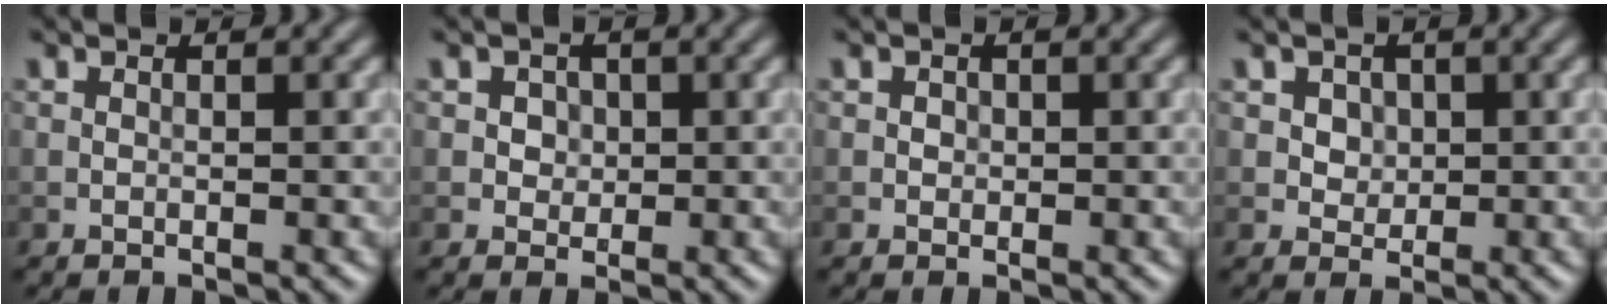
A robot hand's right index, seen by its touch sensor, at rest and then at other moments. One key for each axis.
{"total": 1.8, "fx": 0.5, "fy": 1.6, "fz": 0.7, "tx": -0.006, "ty": 0.002, "tz": 0.009}
{"total": 0.6, "fx": 0.1, "fy": 0.6, "fz": 0.2, "tx": 0.000, "ty": -0.003, "tz": 0.000}
{"total": 2.4, "fx": 0.9, "fy": 2.0, "fz": 1.1, "tx": -0.023, "ty": 0.000, "tz": 0.025}